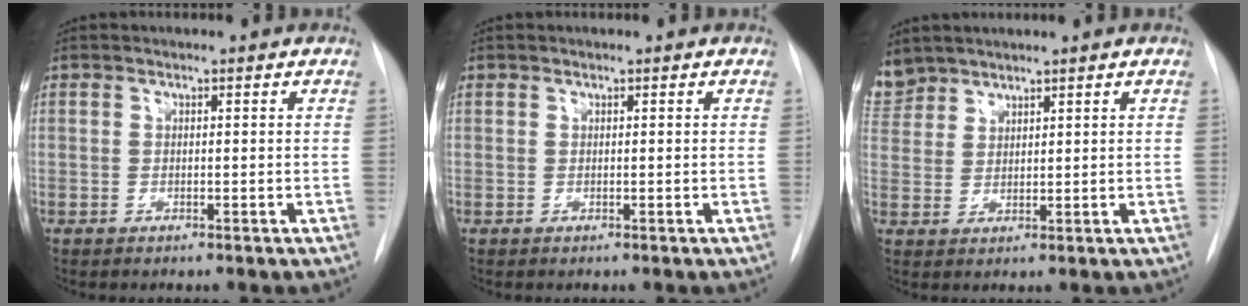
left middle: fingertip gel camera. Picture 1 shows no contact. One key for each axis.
{"total": 1.7, "fx": 0.9, "fy": 1.2, "fz": 0.8, "tx": -0.028, "ty": 0.024, "tz": 0.024}
{"total": 5.0, "fx": 4.5, "fy": 2.1, "fz": 0.1, "tx": -0.004, "ty": 0.012, "tz": 0.101}